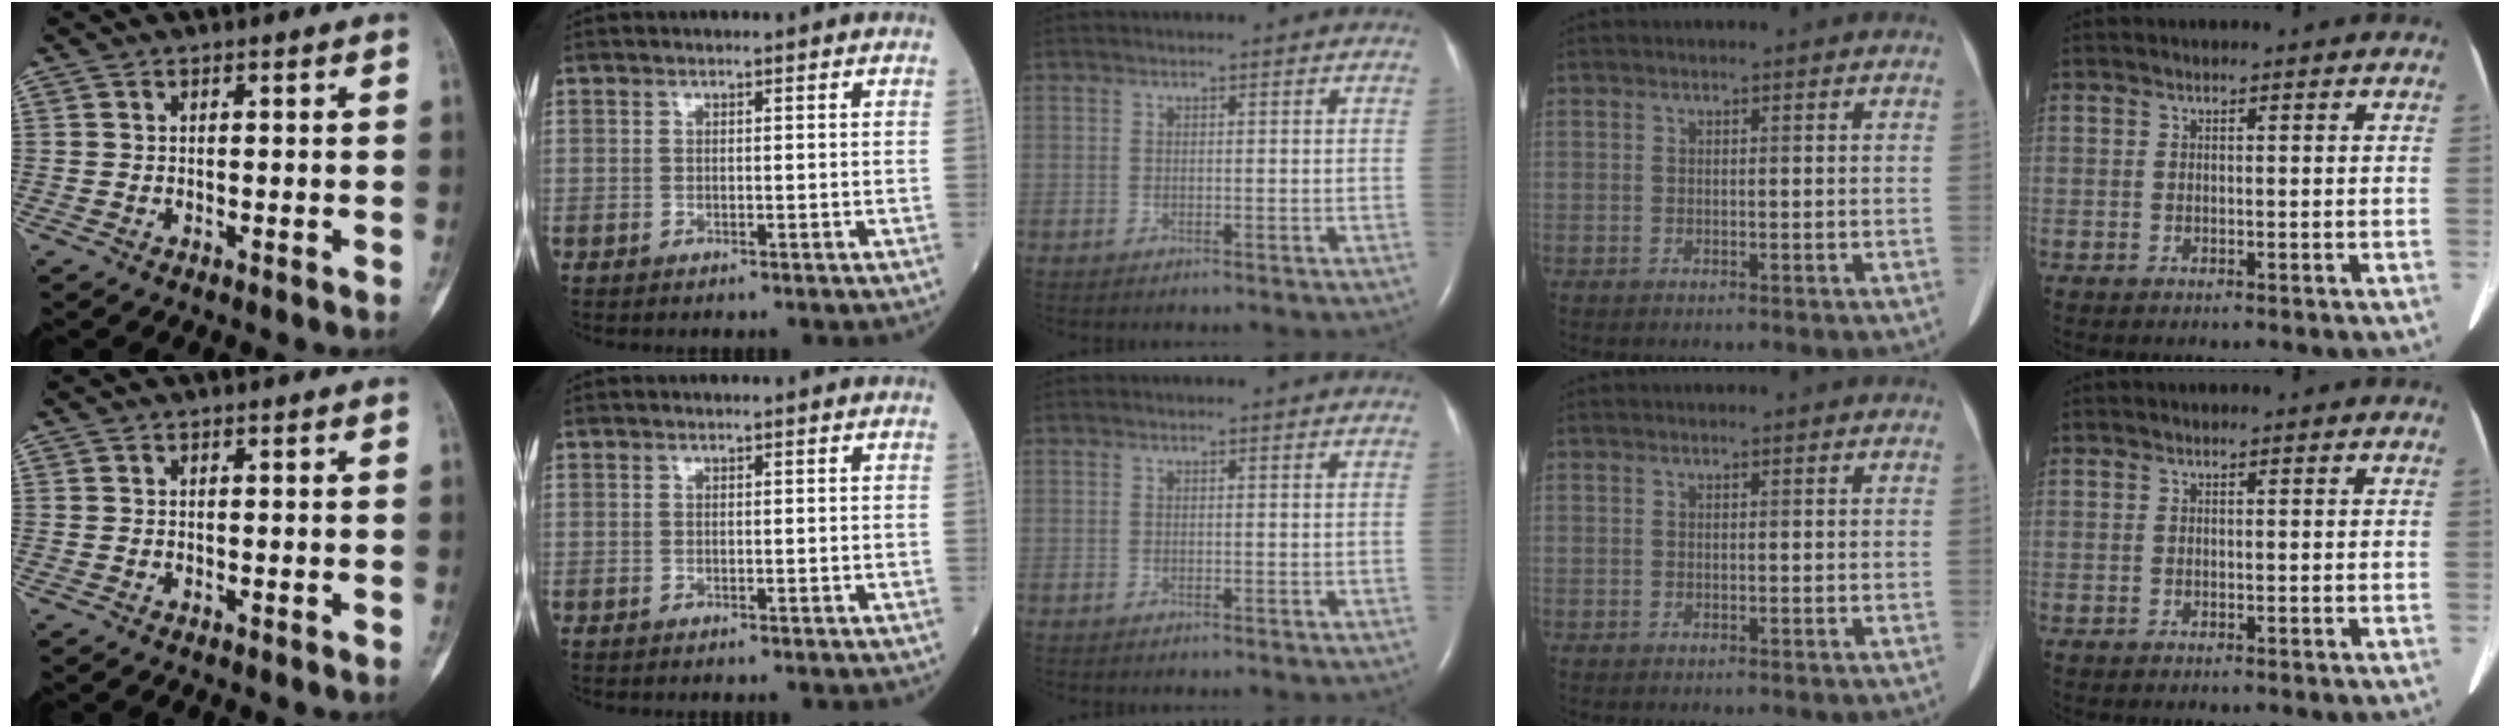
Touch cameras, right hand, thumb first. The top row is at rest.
{}